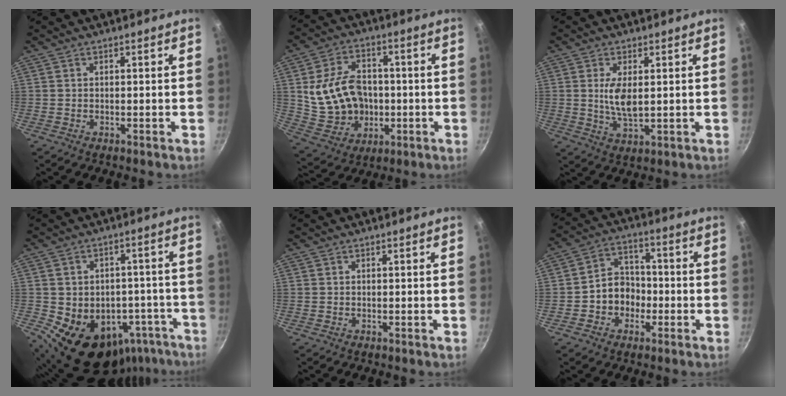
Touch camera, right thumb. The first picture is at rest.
{"total": 15.8, "force": [0.0, 12.2, 10.0], "torque": [-0.164, 0.013, 0.020]}
{"total": 6.0, "force": [0.9, 2.6, 5.3], "torque": [-0.100, -0.012, 0.021]}
{"total": 19.2, "force": [-8.1, 14.3, 9.9], "torque": [-0.120, 0.035, -0.080]}
{"total": 0.0}
{"total": 8.2, "force": [-2.2, 6.9, 3.9], "torque": [-0.017, 0.032, -0.042]}